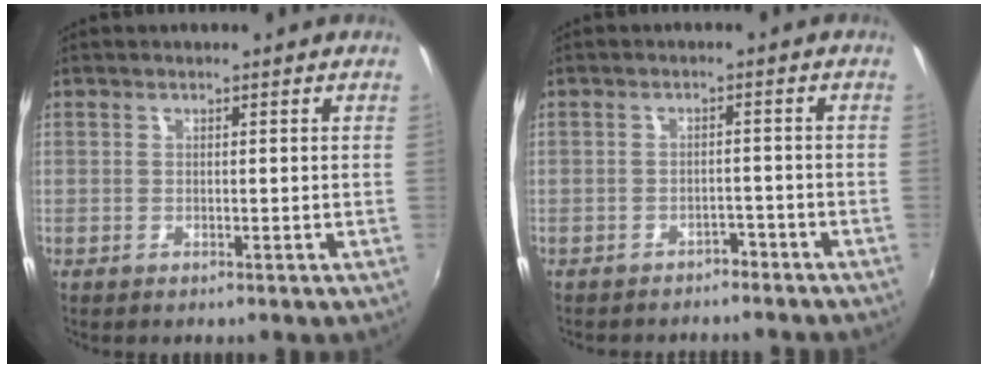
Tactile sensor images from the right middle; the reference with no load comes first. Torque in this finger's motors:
{"motor_torque": [0.32, -0.59, 0.17, 0.04]}